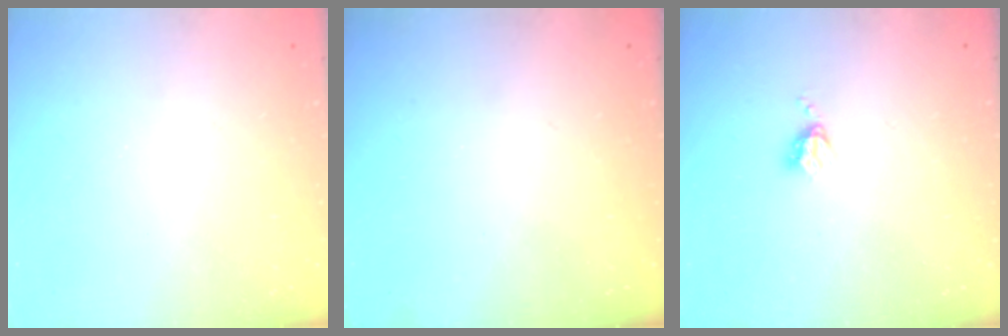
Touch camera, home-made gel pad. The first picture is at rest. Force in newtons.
{"total": 0.0}
{"total": 3.6, "press": 3.6, "slide": 0.4}